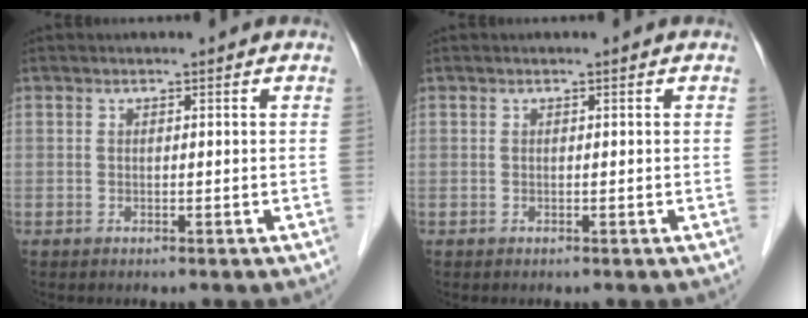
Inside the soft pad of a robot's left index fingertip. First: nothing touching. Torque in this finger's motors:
{"motor_torque": [-0.04, 0.04, 0.00, 0.00]}